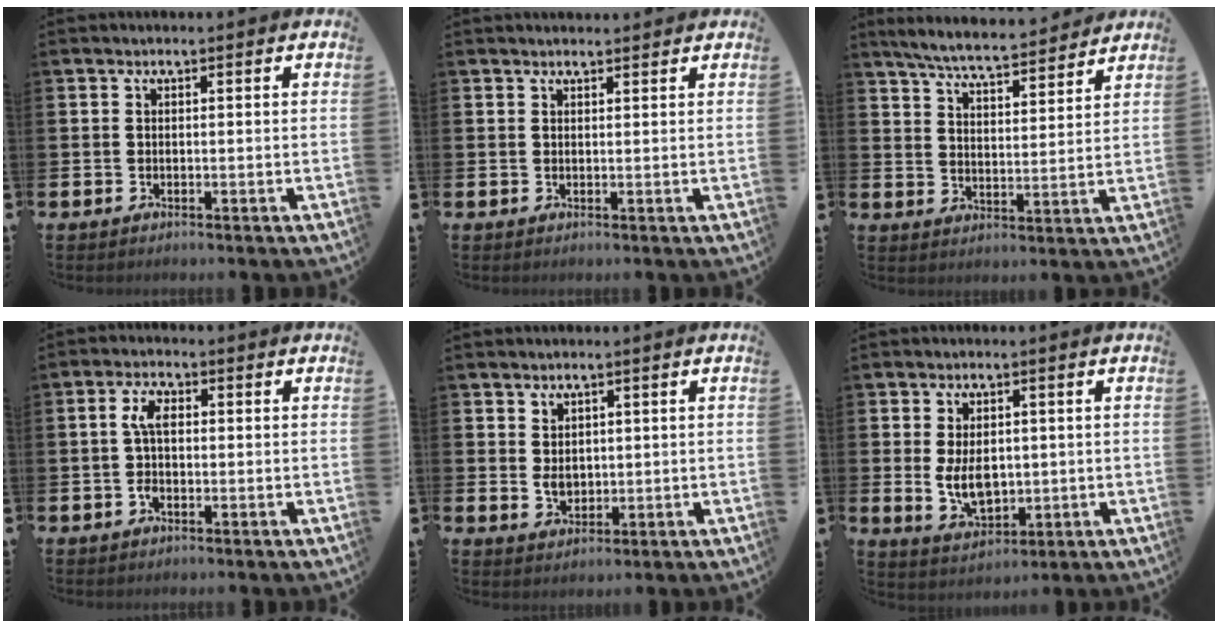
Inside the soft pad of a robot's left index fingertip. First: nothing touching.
{"total": 1.1, "force": [1.1, 0.2, 0.0], "torque": [0.007, -0.003, 0.018]}
{"total": 6.4, "force": [6.1, 0.5, 1.8], "torque": [-0.062, -0.037, 0.107]}
{"total": 4.1, "force": [0.3, 2.0, 3.6], "torque": [-0.062, 0.006, 0.001]}
{"total": 2.4, "force": [1.2, 1.8, 1.1], "torque": [-0.001, -0.005, 0.017]}
{"total": 5.2, "force": [0.2, 3.3, 4.0], "torque": [-0.065, 0.004, 0.002]}